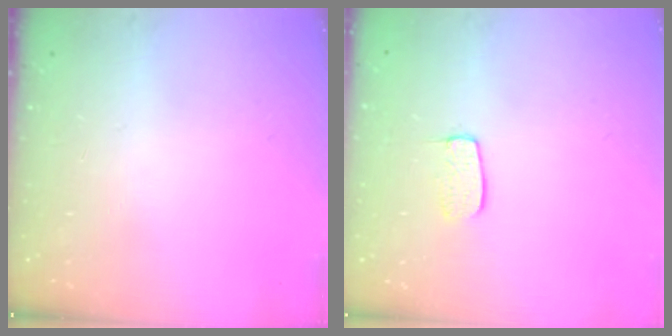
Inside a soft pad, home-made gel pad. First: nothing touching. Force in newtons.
{"total": 5.6, "press": 5.6, "slide": 0.2}